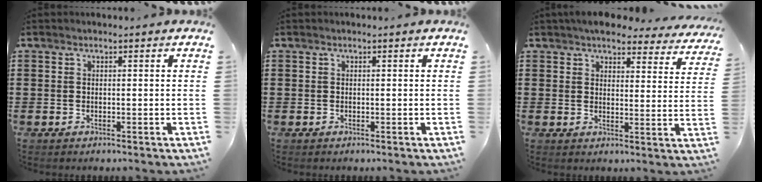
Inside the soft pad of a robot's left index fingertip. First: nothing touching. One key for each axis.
{"total": 0.0}
{"total": 5.0, "fx": 4.7, "fy": 1.4, "fz": 1.2, "tx": -0.037, "ty": -0.020, "tz": 0.082}